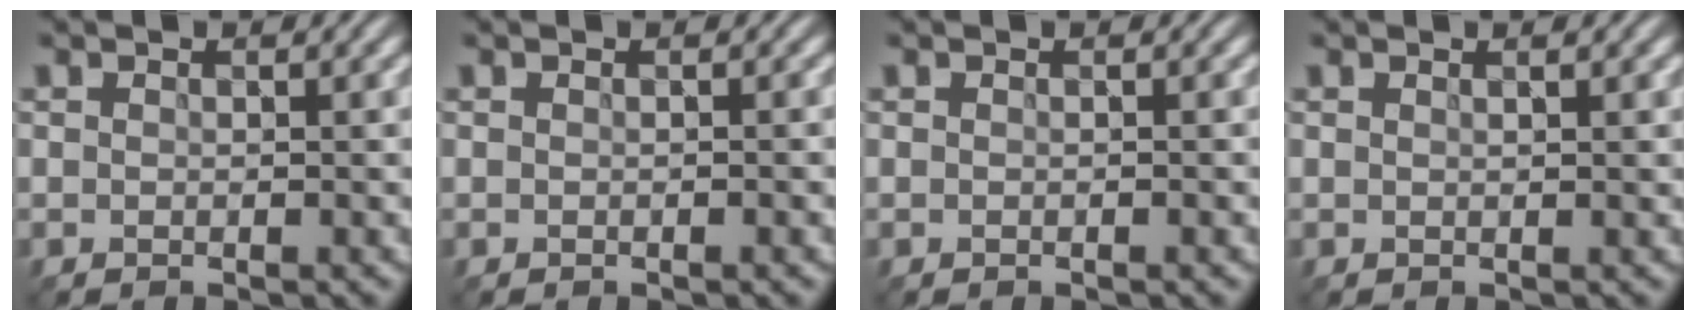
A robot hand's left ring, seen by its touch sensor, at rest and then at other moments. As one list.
[{"total": 0.5, "force": [-0.2, -0.1, 0.4], "torque": [-0.007, -0.001, -0.004]}, {"total": 0.0}, {"total": 0.7, "force": [0.4, 0.1, 0.5], "torque": [-0.005, 0.003, 0.004]}]